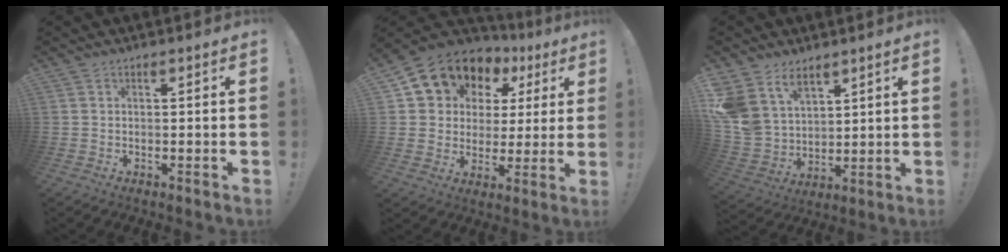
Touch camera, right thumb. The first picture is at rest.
{"total": 12.6, "force": [7.8, 9.0, 4.0], "torque": [-0.071, -0.054, 0.157]}
{"total": 11.7, "force": [7.4, 7.9, 4.4], "torque": [-0.097, -0.058, 0.147]}